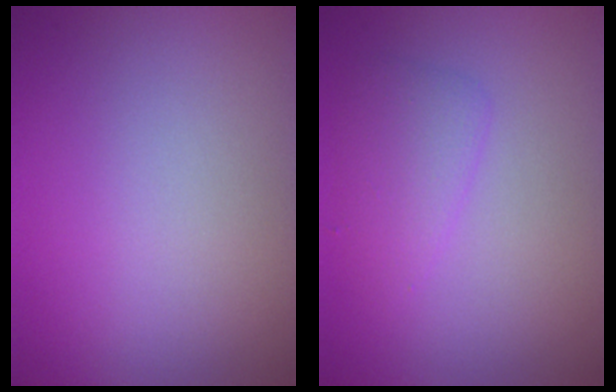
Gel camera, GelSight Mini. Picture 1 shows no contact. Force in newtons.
{"total": 2.1, "press": 2.1, "slide": 0.1}